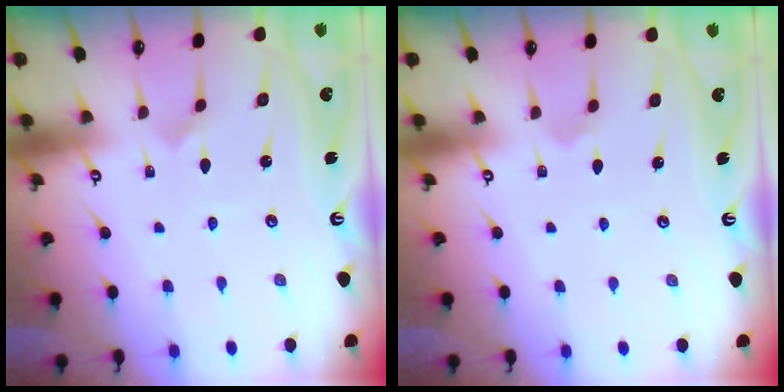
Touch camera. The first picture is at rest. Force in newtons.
{"total": 1.3, "press": 1.2, "slide": 0.4}